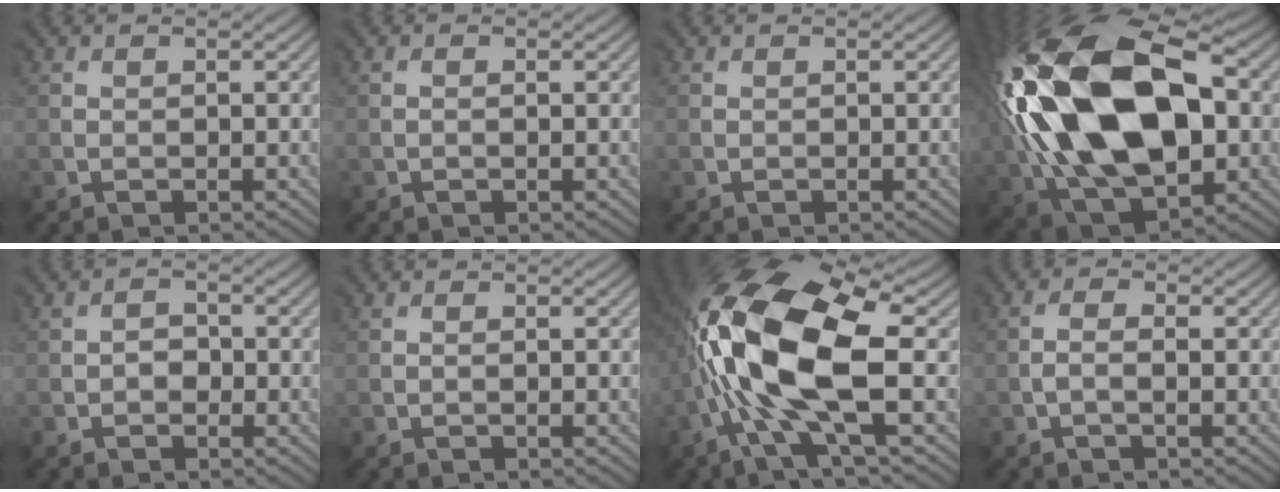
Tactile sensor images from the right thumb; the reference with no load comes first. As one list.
[{"total": 0.0}, {"total": 0.0}, {"total": 20.2, "force": [2.1, 12.4, 15.8], "torque": [-0.368, -0.008, 0.044]}, {"total": 1.1, "force": [-0.7, 0.8, 0.1], "torque": [-0.001, 0.001, -0.014]}, {"total": 0.0}, {"total": 16.0, "force": [0.2, 6.8, 14.4], "torque": [-0.303, 0.026, -0.009]}, {"total": 1.4, "force": [-0.6, 0.4, 1.2], "torque": [-0.029, 0.007, -0.016]}]